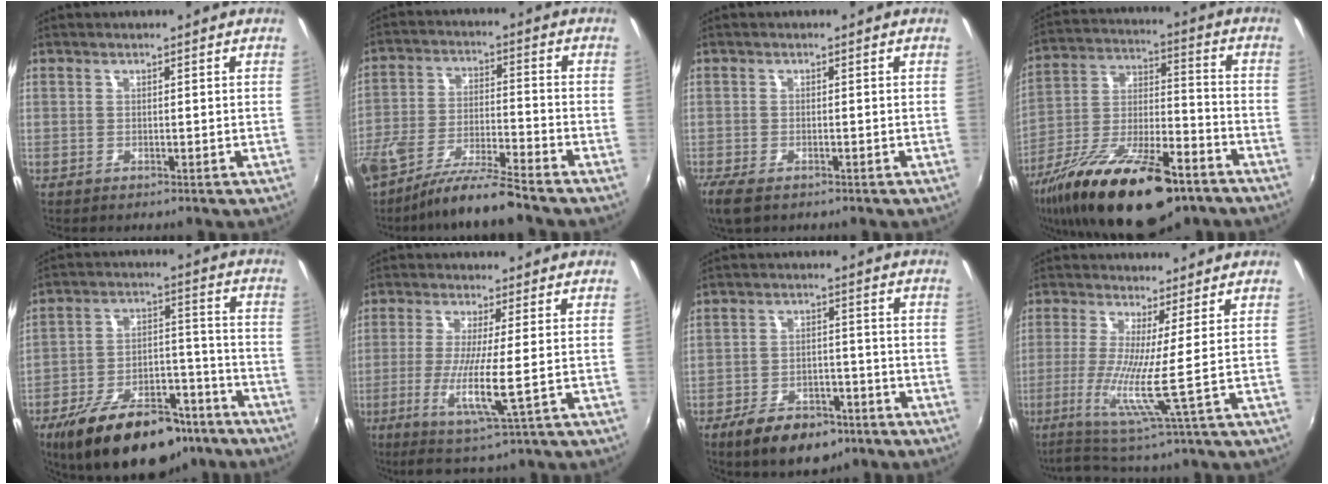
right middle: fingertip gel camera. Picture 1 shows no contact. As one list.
[{"total": 11.7, "force": [-9.5, 0.6, 6.7], "torque": [-0.139, -0.014, -0.174]}, {"total": 4.4, "force": [-2.9, 1.5, 2.9], "torque": [-0.067, -0.018, -0.054]}, {"total": 25.0, "force": [-15.5, 8.8, 17.5], "torque": [-0.321, -0.032, -0.254]}, {"total": 21.9, "force": [-15.8, 9.4, 11.8], "torque": [-0.210, 0.006, -0.228]}, {"total": 8.0, "force": [-2.4, -0.5, 7.6], "torque": [-0.157, -0.023, -0.047]}, {"total": 10.7, "force": [-7.2, 5.3, 5.8], "torque": [-0.129, -0.002, -0.109]}, {"total": 7.4, "force": [-1.8, -1.5, 7.0], "torque": [-0.156, -0.026, -0.037]}]